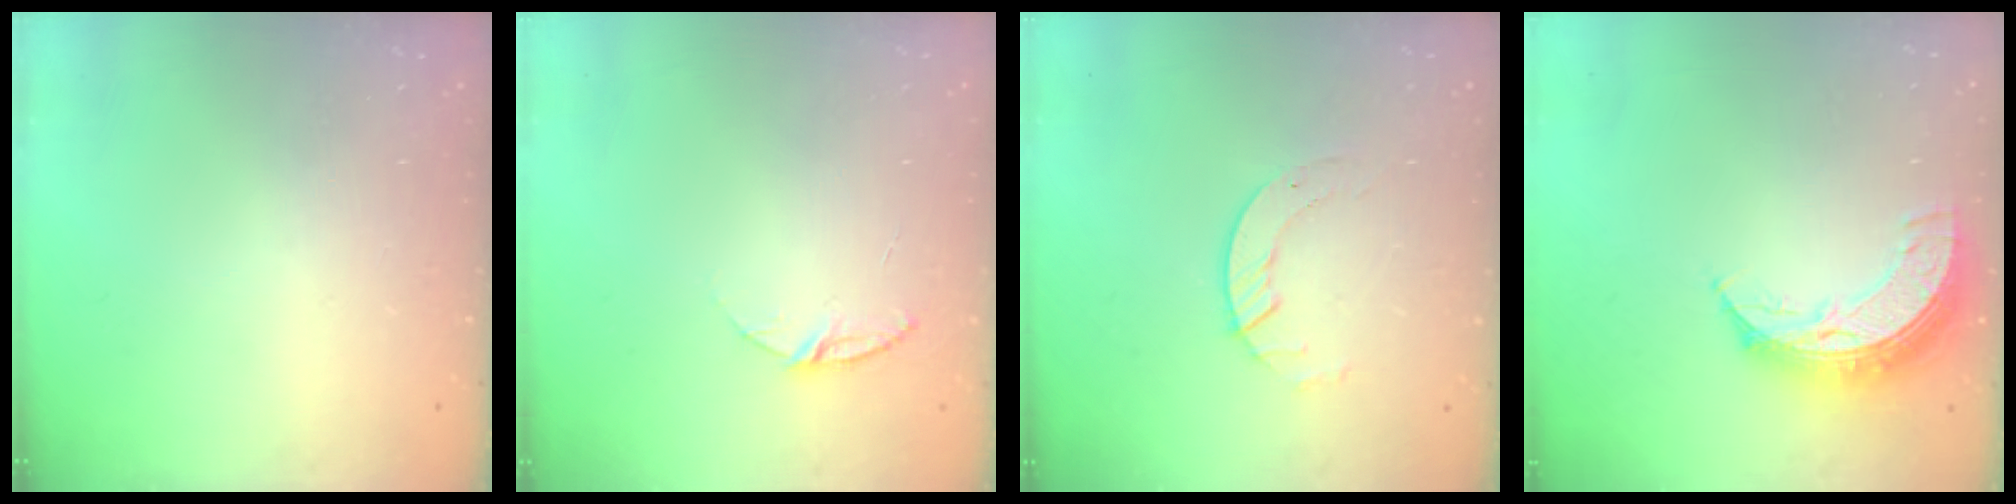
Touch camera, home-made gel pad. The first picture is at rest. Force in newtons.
{"total": 5.9, "press": 5.8, "slide": 0.6}
{"total": 3.3, "press": 3.3, "slide": 0.4}
{"total": 10.6, "press": 10.6, "slide": 1.0}